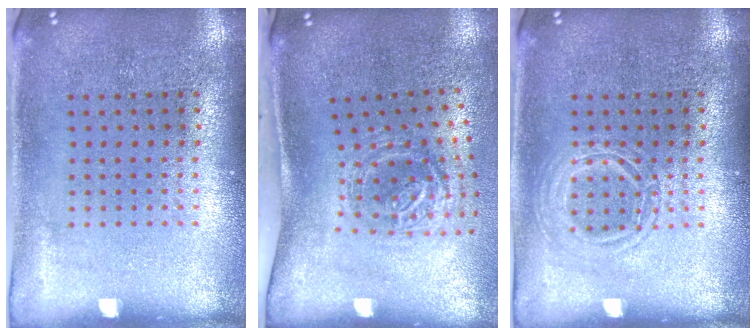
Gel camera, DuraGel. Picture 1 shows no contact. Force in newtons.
{"total": 1.7, "press": 1.2, "slide": 1.2}
{"total": 1.9, "press": 1.9, "slide": 0.2}